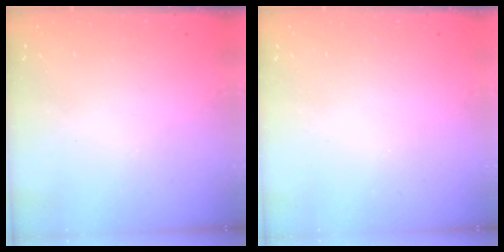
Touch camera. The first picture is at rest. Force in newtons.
{"total": 0.0}